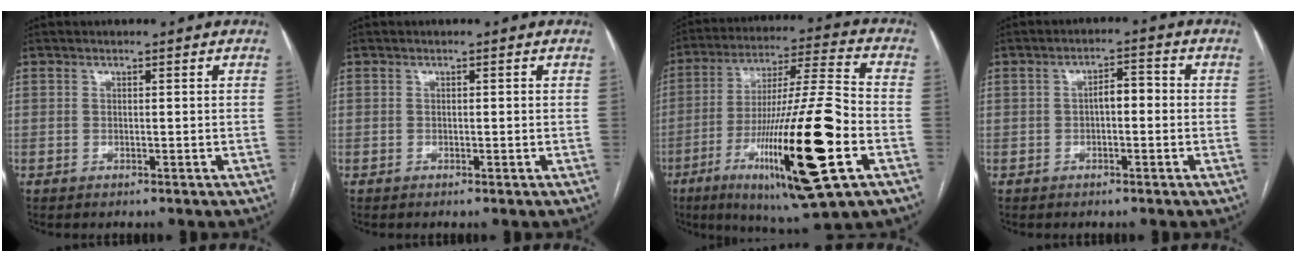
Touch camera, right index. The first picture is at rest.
{"total": 0.0}
{"total": 24.0, "force": [-8.3, 1.4, 22.5], "torque": [-0.392, -0.035, -0.141]}
{"total": 3.4, "force": [-0.3, 1.5, 3.0], "torque": [-0.048, 0.018, -0.005]}